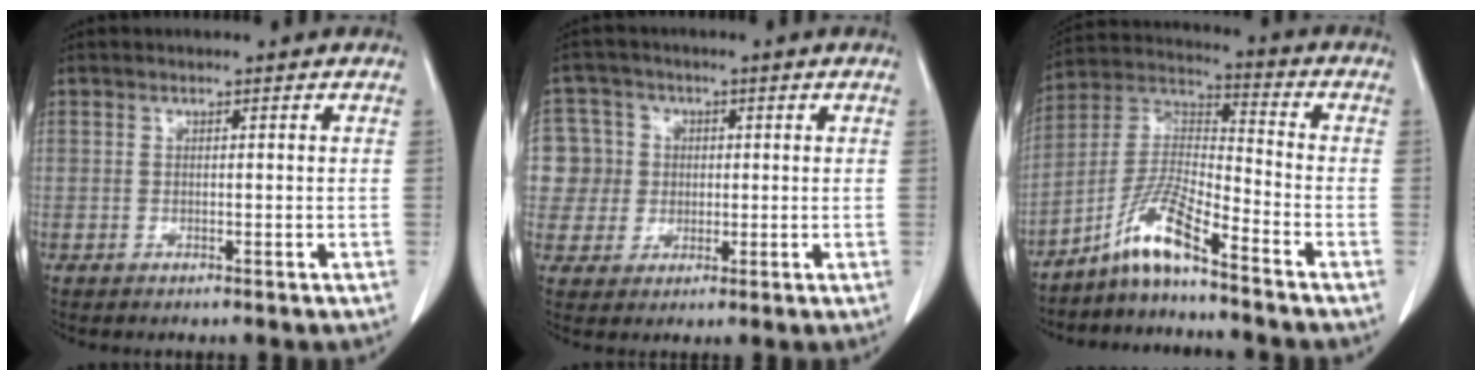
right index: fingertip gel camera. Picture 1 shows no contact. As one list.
[{"total": 8.6, "force": [1.0, 8.5, 0.8], "torque": [-0.026, 0.036, 0.032]}, {"total": 9.0, "force": [-6.7, 0.5, 6.0], "torque": [-0.132, 0.005, -0.133]}]